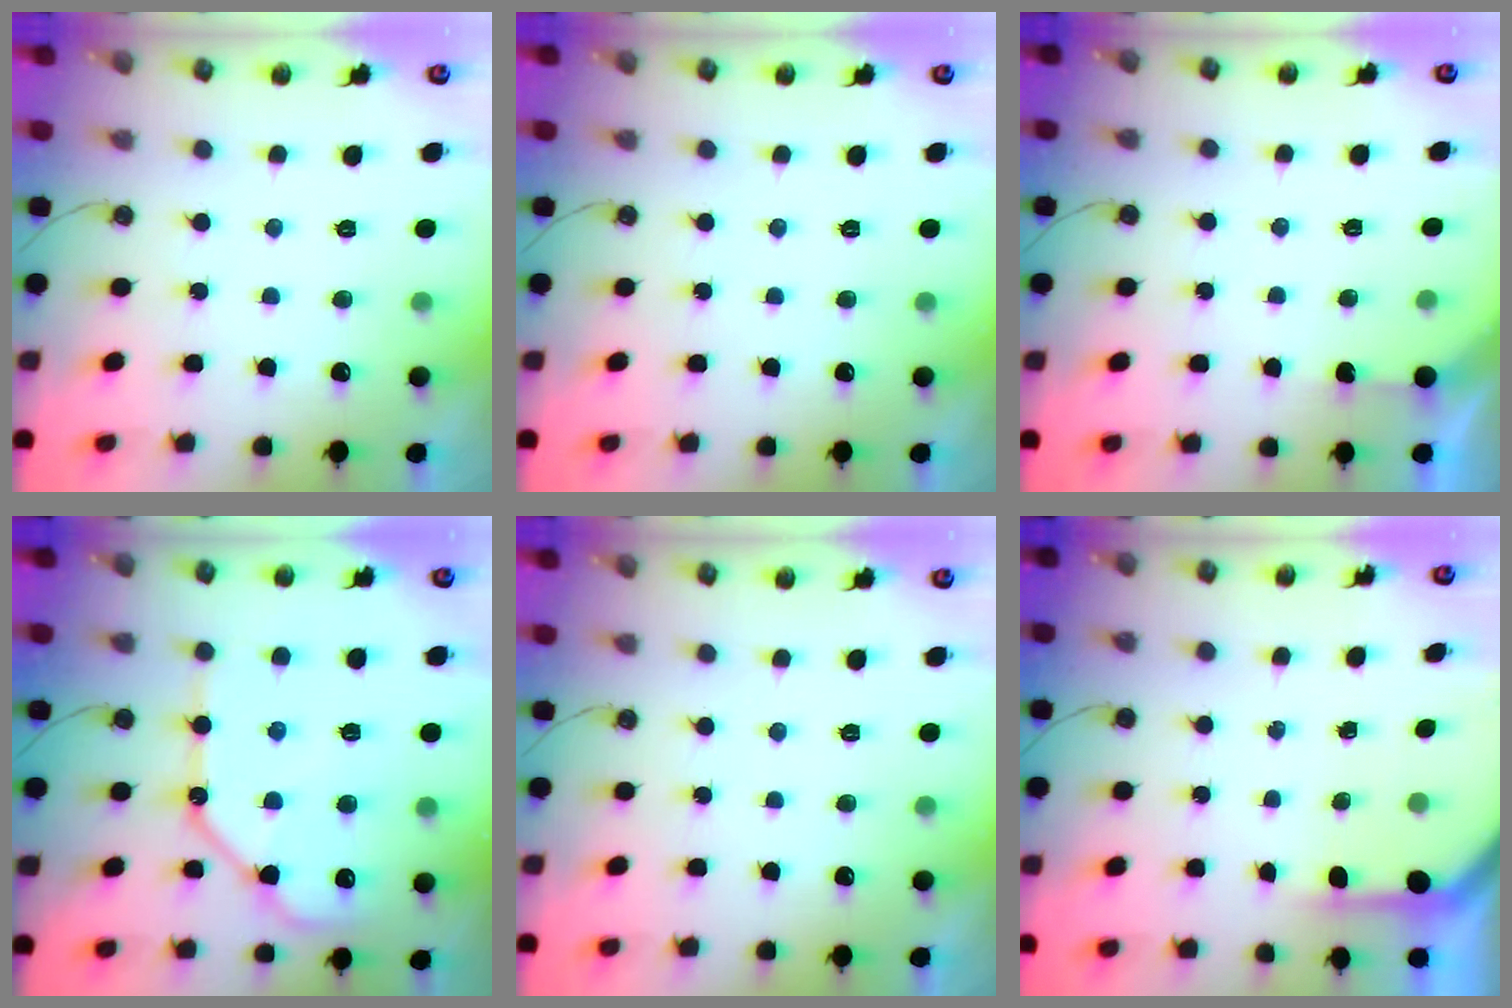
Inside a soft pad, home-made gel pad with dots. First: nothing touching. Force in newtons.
{"total": 0.0}
{"total": 3.0, "press": 3.0, "slide": 0.3}
{"total": 16.5, "press": 16.4, "slide": 1.8}
{"total": 0.0}
{"total": 2.7, "press": 2.7, "slide": 0.2}